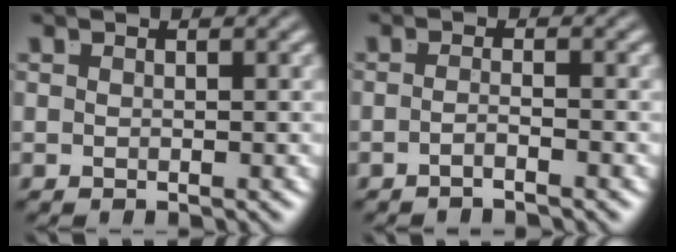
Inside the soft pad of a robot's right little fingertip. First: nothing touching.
{"total": 2.0, "force": [-1.7, -0.8, 0.8], "torque": [-0.015, -0.007, -0.029]}